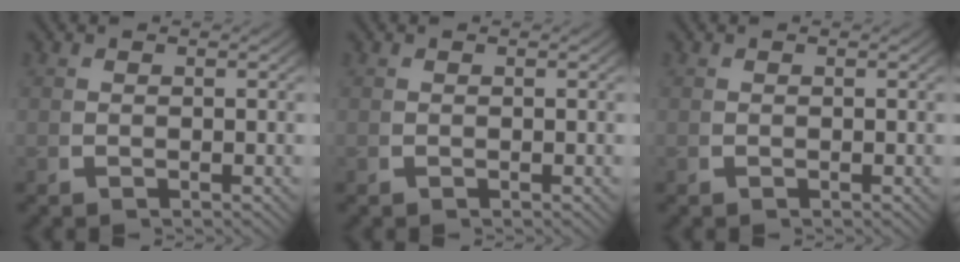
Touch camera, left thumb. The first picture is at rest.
{"total": 0.0}
{"total": 0.0}